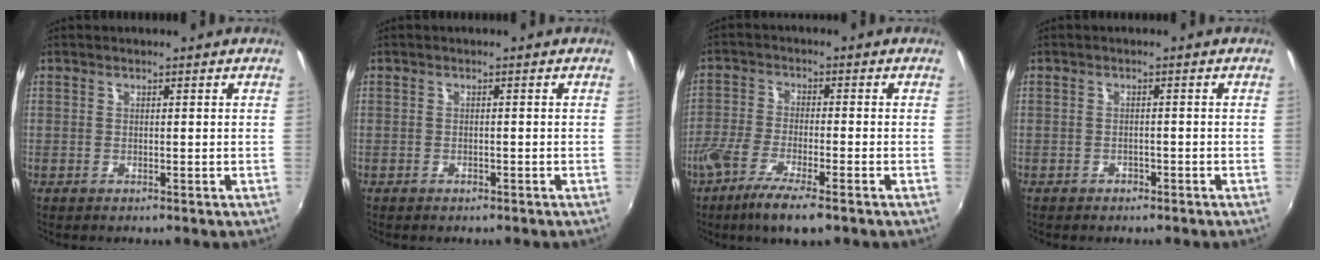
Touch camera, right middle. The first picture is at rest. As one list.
[{"total": 0.9, "force": [-0.8, 0.4, 0.3], "torque": [-0.009, 0.000, -0.011]}, {"total": 8.4, "force": [-5.5, 1.5, 6.2], "torque": [-0.140, -0.019, -0.108]}, {"total": 1.9, "force": [-1.5, 1.0, 0.5], "torque": [-0.012, -0.003, -0.020]}]